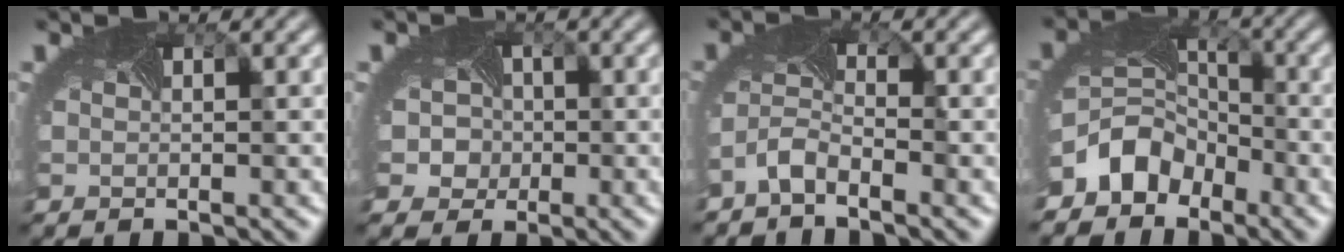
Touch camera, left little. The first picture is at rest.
{"total": 4.6, "force": [-0.4, 4.2, 1.7], "torque": [-0.013, 0.010, -0.027]}
{"total": 2.2, "force": [-2.0, 0.4, 0.9], "torque": [-0.032, -0.002, -0.045]}
{"total": 5.2, "force": [-3.5, 3.5, 1.5], "torque": [-0.024, -0.005, -0.073]}